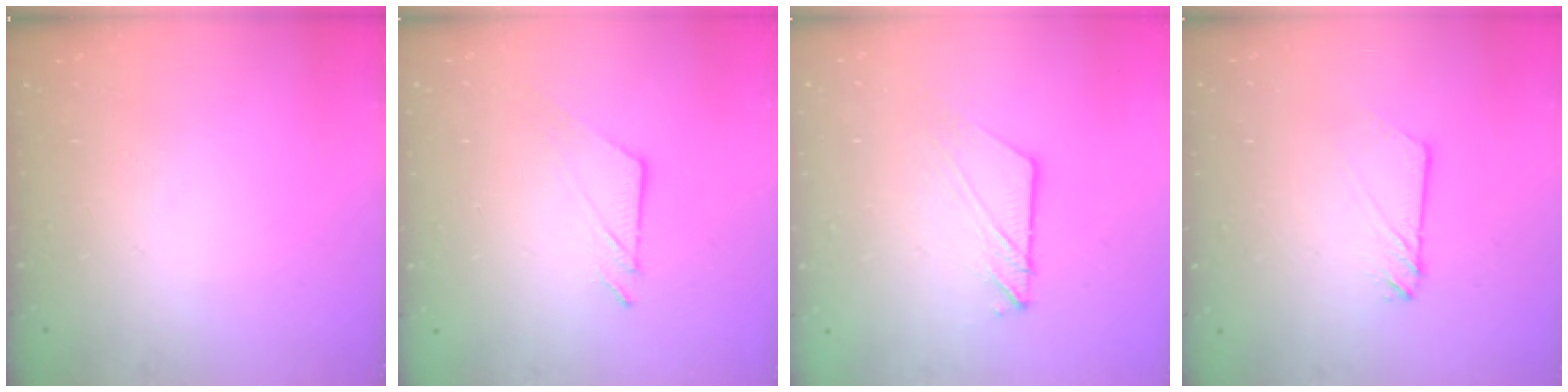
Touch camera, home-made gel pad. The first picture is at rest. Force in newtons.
{"total": 7.0, "press": 7.0, "slide": 0.1}
{"total": 7.9, "press": 7.8, "slide": 0.4}
{"total": 2.4, "press": 2.4, "slide": 0.2}